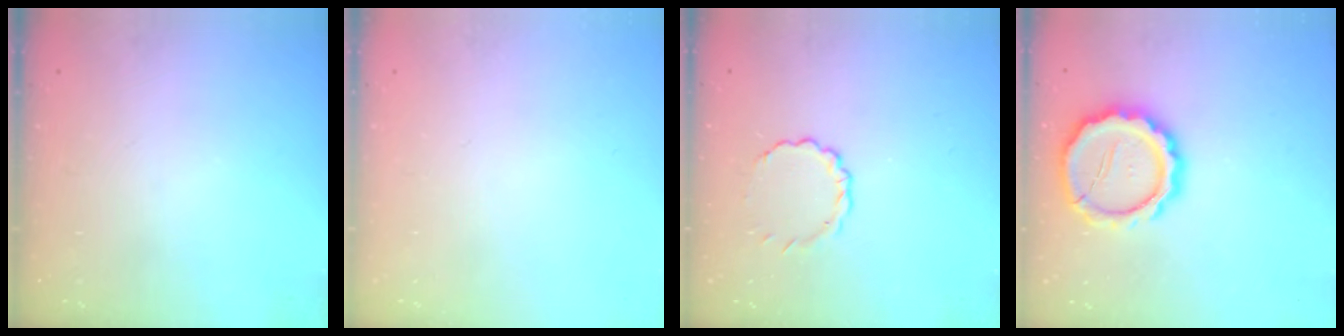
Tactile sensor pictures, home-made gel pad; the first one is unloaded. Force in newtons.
{"total": 0.0}
{"total": 2.8, "press": 2.7, "slide": 0.9}
{"total": 15.7, "press": 15.4, "slide": 3.1}